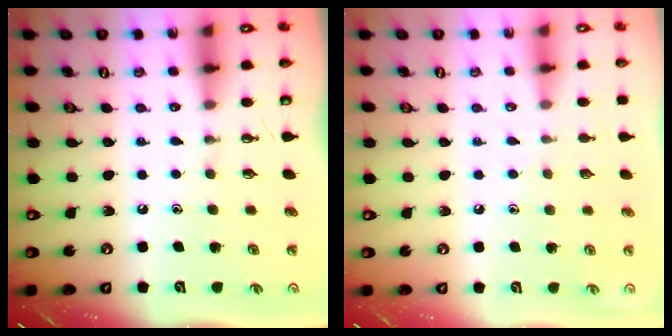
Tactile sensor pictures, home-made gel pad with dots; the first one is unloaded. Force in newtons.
{"total": 3.7, "press": 3.7, "slide": 0.4}